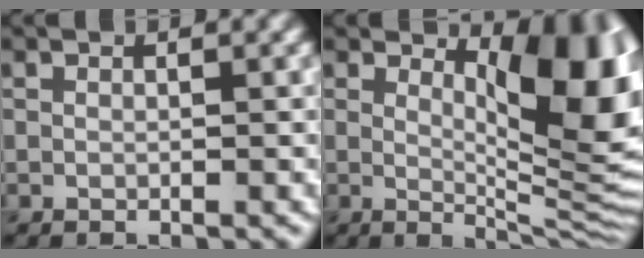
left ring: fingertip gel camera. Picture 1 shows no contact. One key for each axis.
{"total": 10.7, "fx": 3.0, "fy": 4.1, "fz": 9.4, "tx": -0.116, "ty": -0.006, "tz": 0.047}